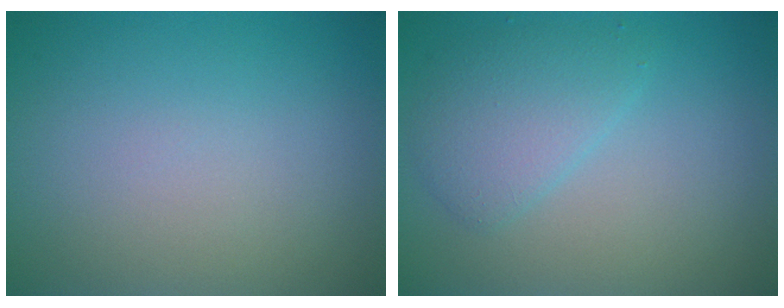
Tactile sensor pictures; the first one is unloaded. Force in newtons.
{"total": 3.0, "press": 3.0, "slide": 0.2}